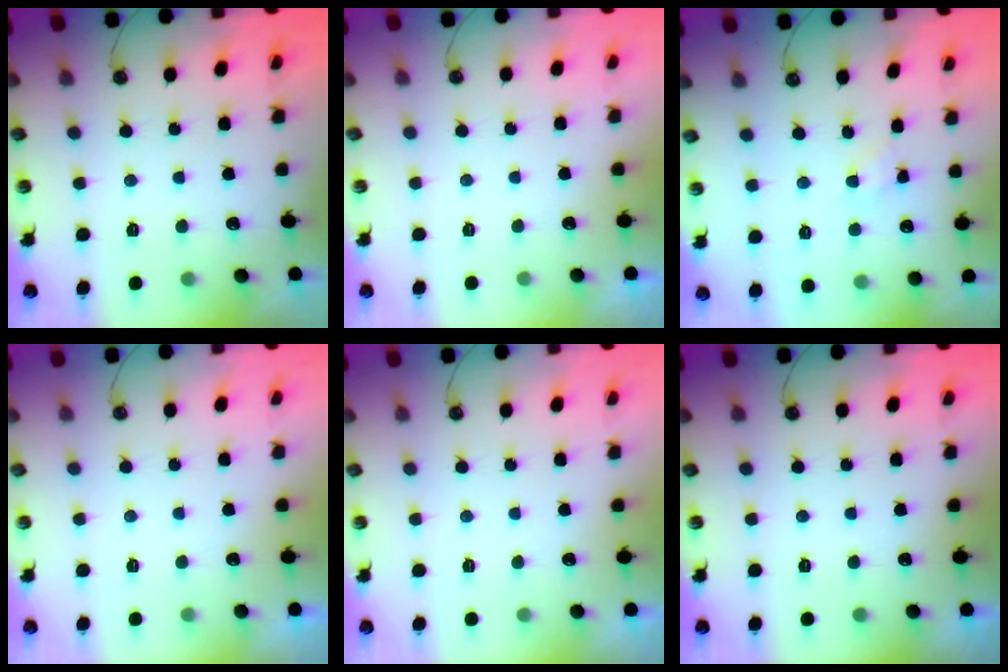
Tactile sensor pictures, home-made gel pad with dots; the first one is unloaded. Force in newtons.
{"total": 0.0}
{"total": 1.9, "press": 1.9, "slide": 0.2}
{"total": 0.0}
{"total": 0.0}
{"total": 0.0}